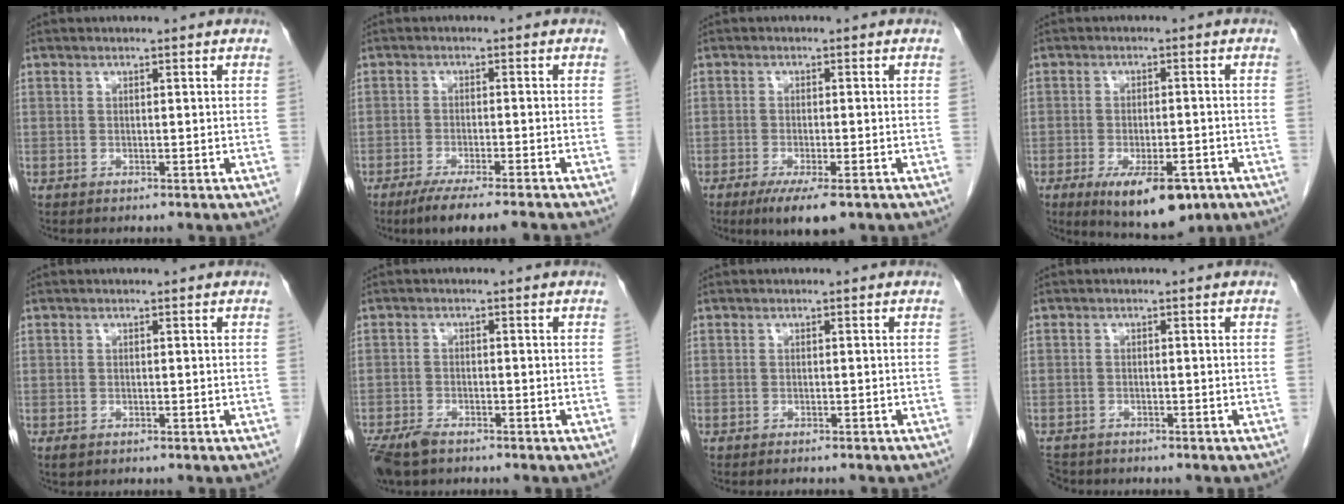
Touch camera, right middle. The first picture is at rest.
{"total": 8.3, "force": [-6.7, -0.3, 4.8], "torque": [-0.060, -0.020, -0.106]}
{"total": 6.3, "force": [-3.9, 1.2, 4.8], "torque": [-0.076, -0.016, -0.058]}
{"total": 10.7, "force": [-6.1, 3.9, 7.9], "torque": [-0.119, -0.013, -0.084]}
{"total": 0.8, "force": [-0.4, 0.5, 0.4], "torque": [-0.010, 0.000, -0.003]}
{"total": 5.6, "force": [-4.3, 2.2, 2.9], "torque": [-0.055, -0.009, -0.075]}
{"total": 2.6, "force": [-2.3, 0.6, 1.0], "torque": [-0.017, -0.005, -0.023]}
{"total": 4.0, "force": [-3.6, 1.7, 0.7], "torque": [-0.014, -0.008, -0.062]}